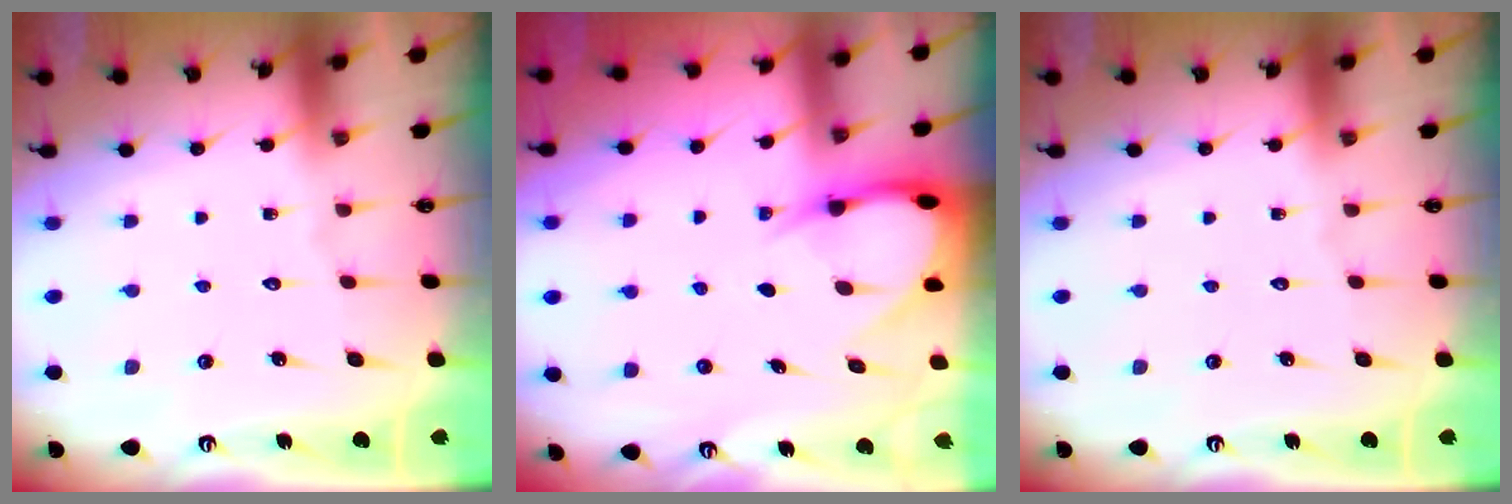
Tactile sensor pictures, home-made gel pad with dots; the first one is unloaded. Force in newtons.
{"total": 5.9, "press": 5.9, "slide": 0.8}
{"total": 0.0}